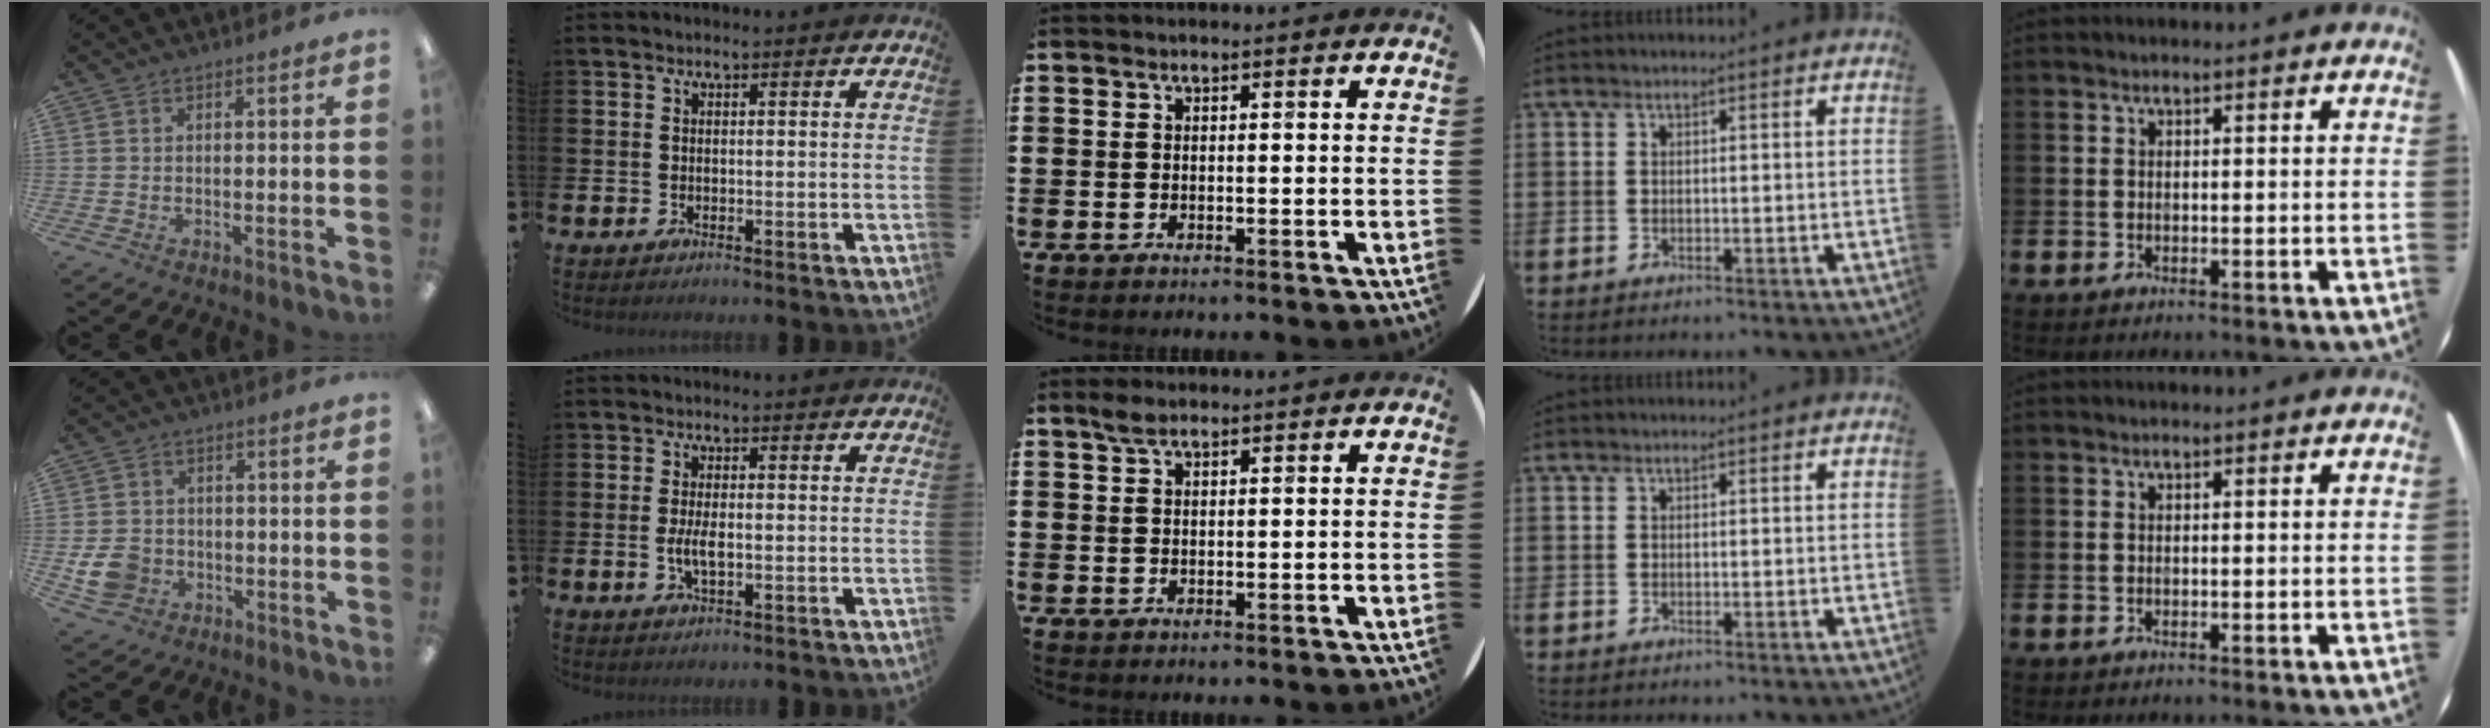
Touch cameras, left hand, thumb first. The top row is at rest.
{"thumb": {"total": 6.8, "force": [-1.7, 6.0, 2.8], "torque": [-0.053, 0.009, -0.028]}, "index": {"total": 2.9, "force": [-0.3, 1.1, 2.7], "torque": [-0.046, -0.001, -0.007]}, "middle": {"total": 1.9, "force": [1.5, 0.7, 1.0], "torque": [-0.013, 0.002, 0.024]}}